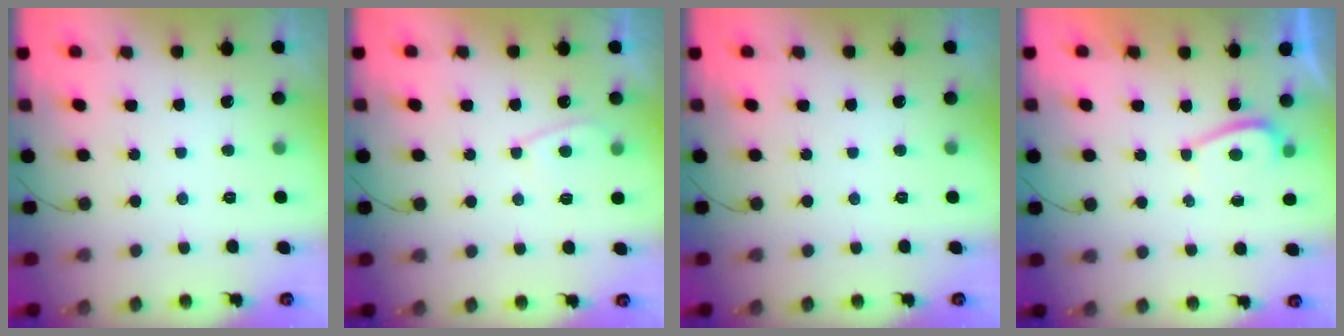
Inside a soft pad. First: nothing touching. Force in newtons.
{"total": 3.9, "press": 3.9, "slide": 0.5}
{"total": 0.0}
{"total": 1.4, "press": 1.3, "slide": 0.5}